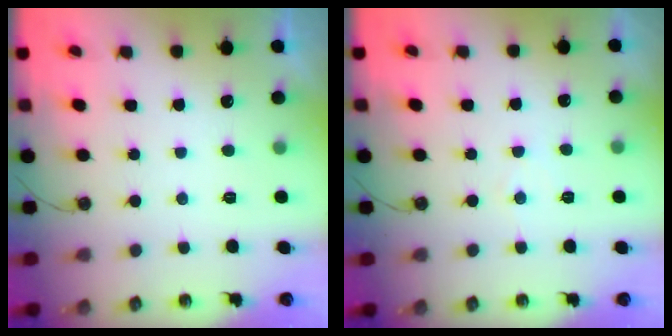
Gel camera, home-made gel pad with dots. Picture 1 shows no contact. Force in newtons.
{"total": 3.7, "press": 3.7, "slide": 0.5}